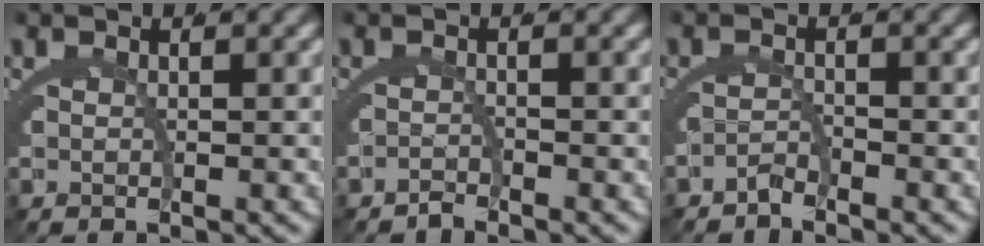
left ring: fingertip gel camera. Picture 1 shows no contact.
{"total": 1.4, "force": [-1.2, -0.6, -0.1], "torque": [0.008, -0.006, -0.020]}
{"total": 1.6, "force": [-1.5, -0.2, 0.3], "torque": [-0.004, -0.008, -0.028]}